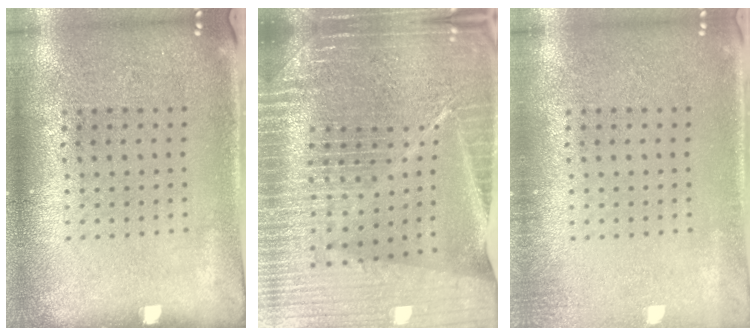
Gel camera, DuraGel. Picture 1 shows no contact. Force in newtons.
{"total": 6.8, "press": 5.9, "slide": 3.5}
{"total": 1.0, "press": 1.0, "slide": 0.1}